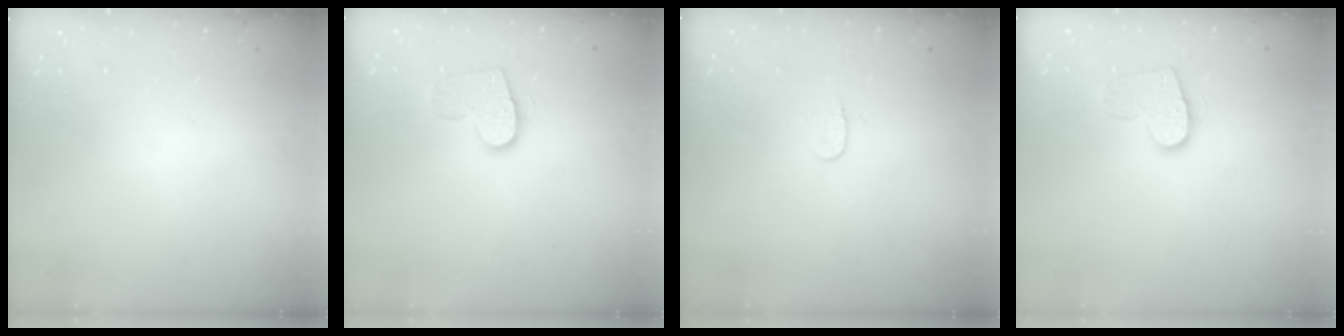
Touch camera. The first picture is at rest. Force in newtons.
{"total": 10.6, "press": 10.5, "slide": 0.8}
{"total": 3.7, "press": 3.7, "slide": 0.3}
{"total": 10.6, "press": 10.5, "slide": 0.8}